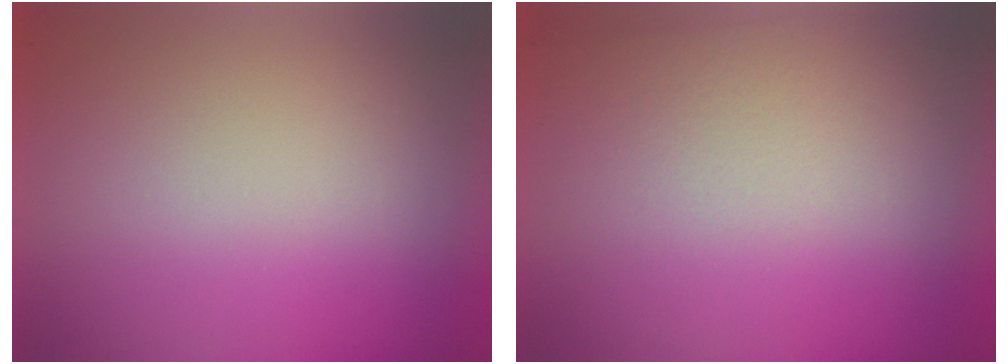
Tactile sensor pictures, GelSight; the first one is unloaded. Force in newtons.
{"total": 2.8}